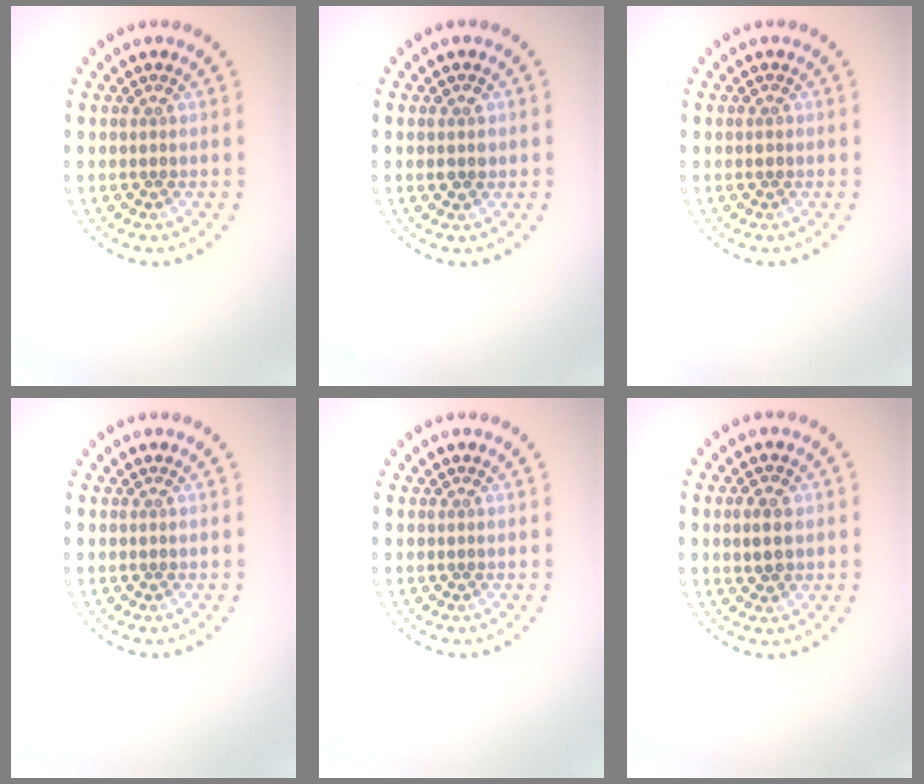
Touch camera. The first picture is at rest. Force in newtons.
{"total": 1.4, "press": 1.4, "slide": 0.3}
{"total": 0.7, "press": 0.7, "slide": 0.1}
{"total": 0.0}
{"total": 0.0}
{"total": 2.3, "press": 2.3, "slide": 0.3}